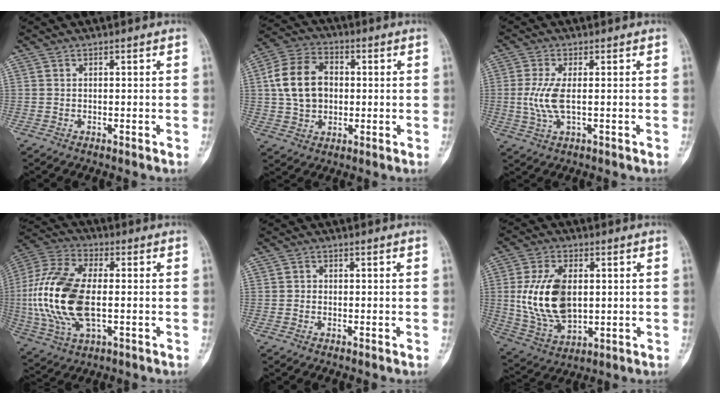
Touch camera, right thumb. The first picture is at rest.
{"total": 12.3, "force": [1.1, 9.1, 8.2], "torque": [-0.133, 0.018, 0.017]}
{"total": 5.9, "force": [-0.1, 2.1, 5.6], "torque": [-0.140, -0.005, -0.001]}
{"total": 19.9, "force": [-1.1, 10.4, 17.0], "torque": [-0.370, 0.007, -0.018]}
{"total": 0.8, "force": [-0.2, 0.8, 0.3], "torque": [0.002, 0.004, -0.006]}
{"total": 15.3, "force": [1.3, 9.1, 12.2], "torque": [-0.229, -0.008, 0.036]}